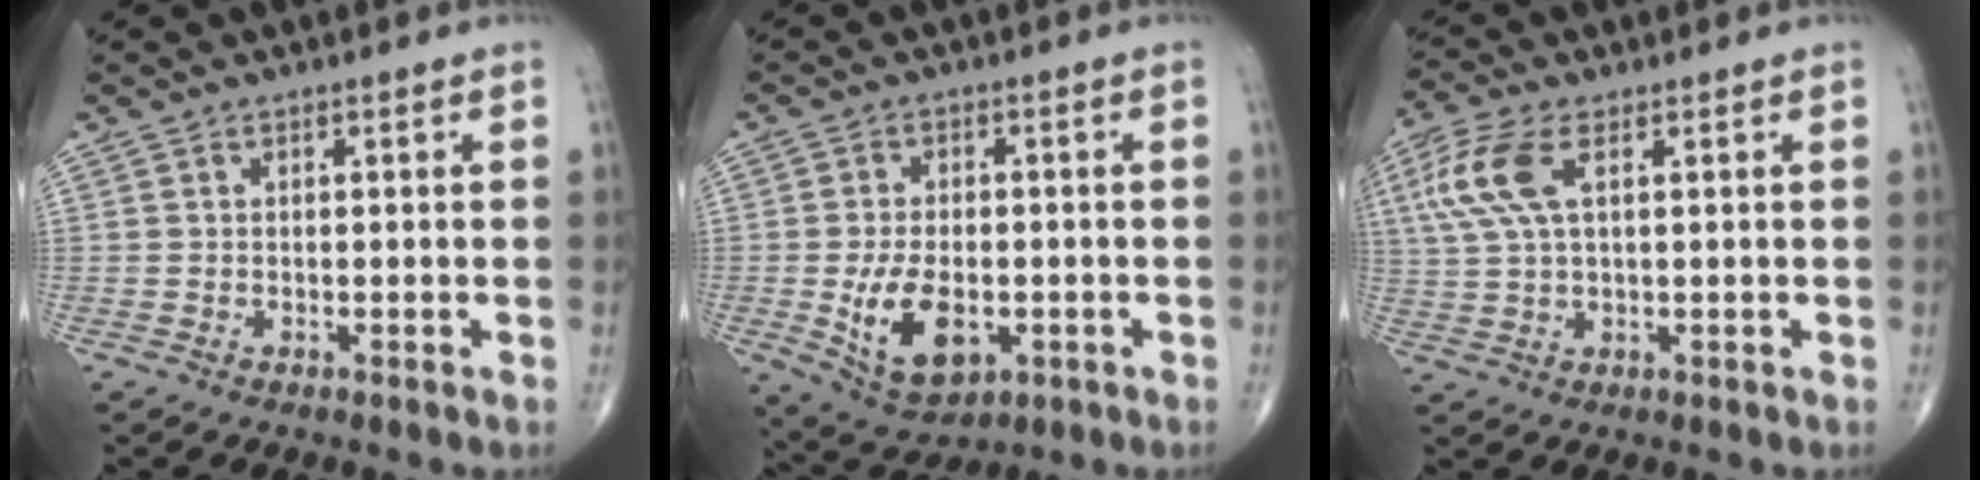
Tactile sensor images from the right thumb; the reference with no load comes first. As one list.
[{"total": 11.0, "force": [-2.5, 6.4, 8.6], "torque": [-0.138, -0.003, -0.029]}, {"total": 9.2, "force": [3.1, 4.0, 7.6], "torque": [-0.192, 0.012, 0.062]}]